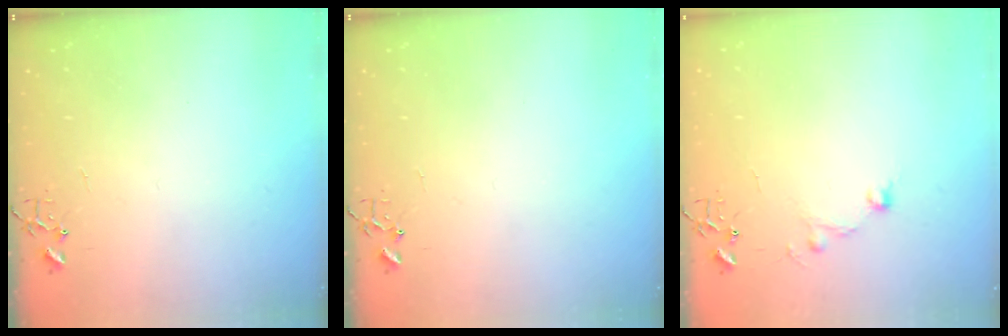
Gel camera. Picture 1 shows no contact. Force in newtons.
{"total": 0.0}
{"total": 9.6, "press": 9.6, "slide": 0.8}